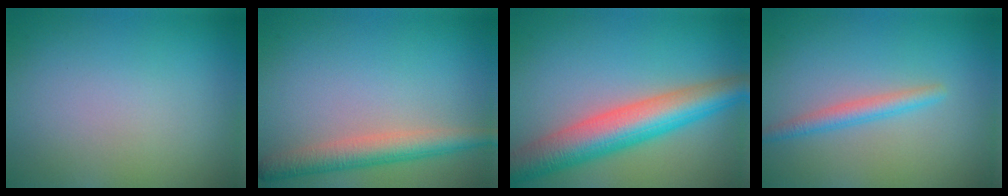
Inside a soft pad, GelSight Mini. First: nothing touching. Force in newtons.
{"total": 3.8, "press": 3.8, "slide": 0.2}
{"total": 8.1, "press": 8.1, "slide": 0.4}
{"total": 2.1, "press": 2.1, "slide": 0.1}